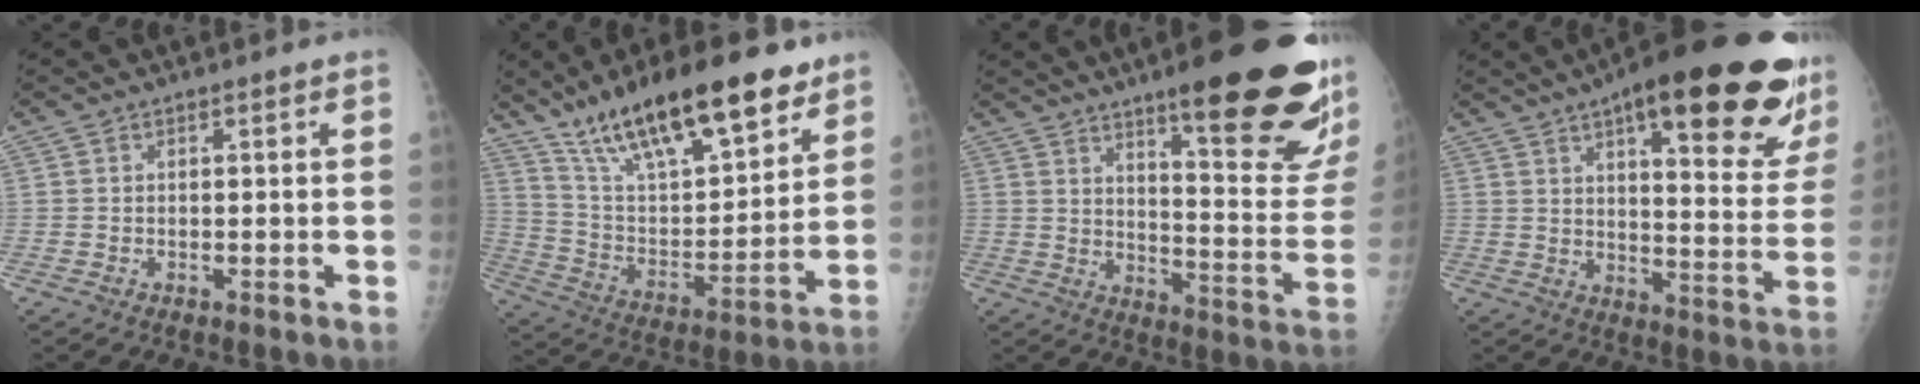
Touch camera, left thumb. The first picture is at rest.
{"total": 24.7, "force": [16.7, 8.2, 16.2], "torque": [-0.235, -0.047, 0.287]}
{"total": 25.4, "force": [15.4, 5.2, 19.5], "torque": [-0.221, -0.084, 0.217]}
{"total": 29.3, "force": [17.0, 8.6, 22.3], "torque": [-0.254, -0.044, 0.226]}